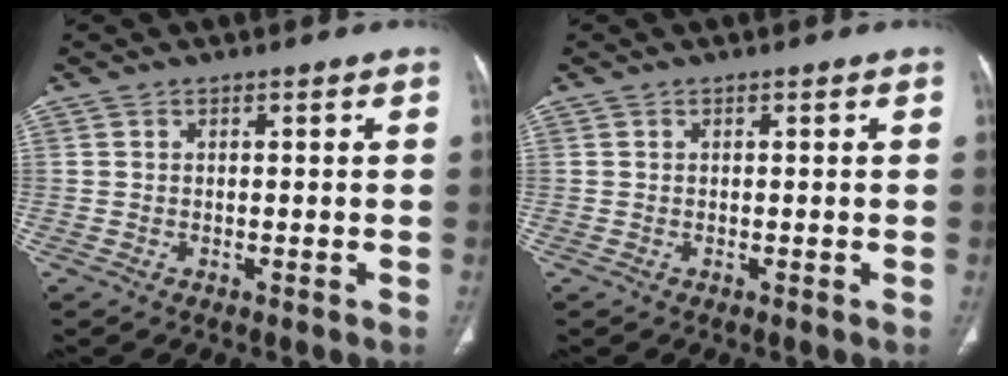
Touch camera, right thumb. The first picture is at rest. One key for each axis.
{"total": 0.0}